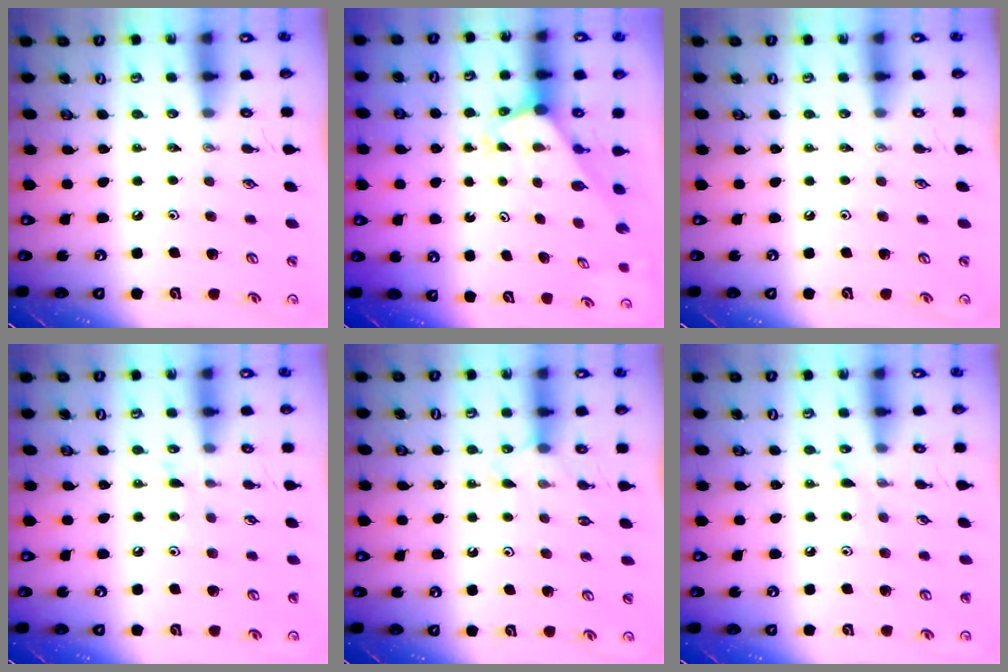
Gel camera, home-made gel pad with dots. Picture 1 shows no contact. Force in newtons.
{"total": 2.0, "press": 2.0, "slide": 0.1}
{"total": 0.0}
{"total": 3.9, "press": 3.8, "slide": 0.5}
{"total": 5.2, "press": 5.2, "slide": 0.6}
{"total": 4.0, "press": 4.0, "slide": 0.6}